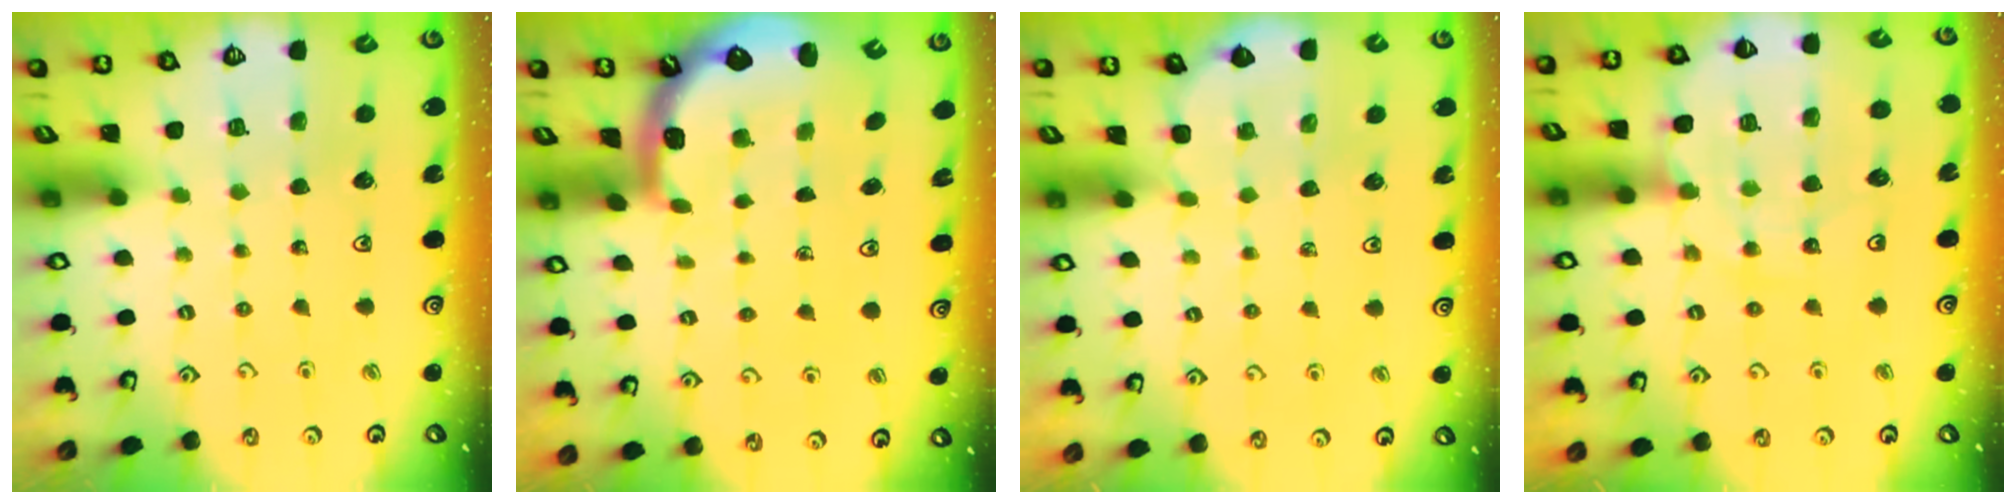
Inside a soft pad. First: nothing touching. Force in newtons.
{"total": 1.4, "press": 1.3, "slide": 0.6}
{"total": 2.1, "press": 2.1, "slide": 0.2}
{"total": 14.6, "press": 14.1, "slide": 3.5}